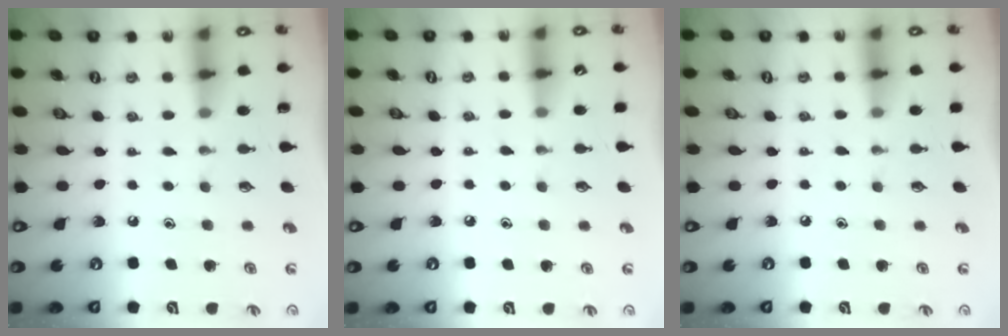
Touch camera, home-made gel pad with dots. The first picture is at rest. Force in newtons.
{"total": 2.8, "press": 2.8, "slide": 0.4}
{"total": 3.3, "press": 3.3, "slide": 0.6}